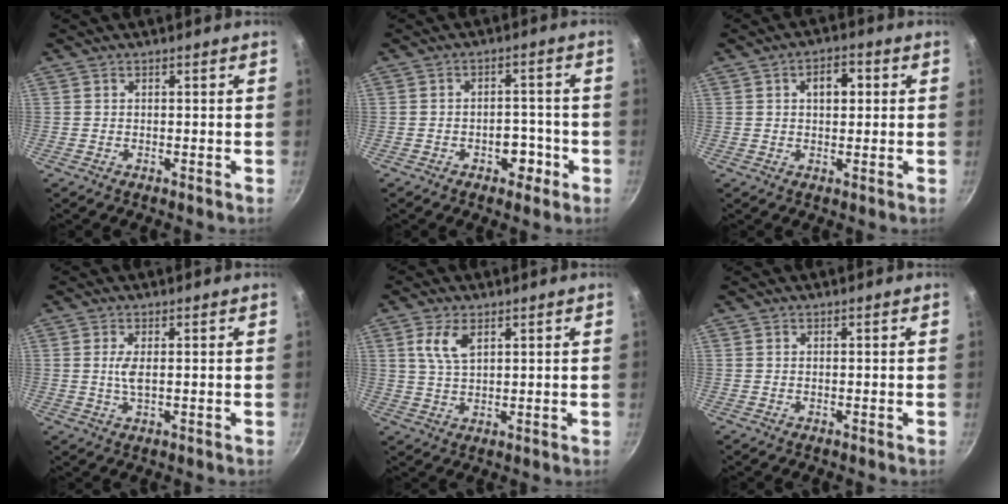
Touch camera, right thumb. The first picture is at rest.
{"total": 4.9, "force": [-2.1, 3.4, 2.9], "torque": [-0.010, 0.019, -0.027]}
{"total": 5.2, "force": [1.1, 3.2, 3.9], "torque": [-0.037, 0.011, 0.014]}
{"total": 3.0, "force": [0.4, 1.0, 2.8], "torque": [-0.061, -0.002, 0.007]}
{"total": 5.8, "force": [2.5, 2.9, 4.4], "torque": [-0.083, -0.006, 0.050]}
{"total": 0.0}